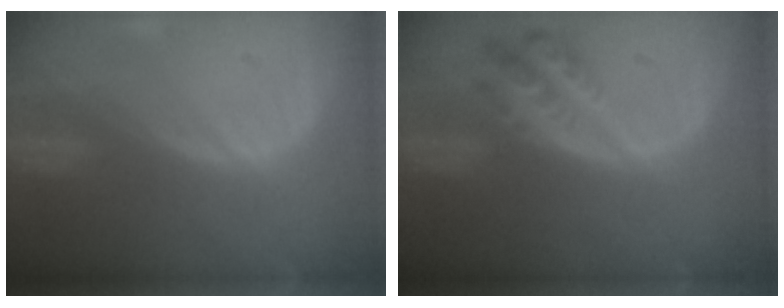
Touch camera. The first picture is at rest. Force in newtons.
{"total": 4.9, "press": 4.8, "slide": 1.1}